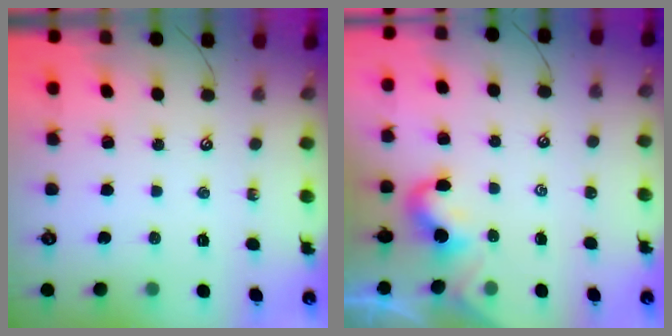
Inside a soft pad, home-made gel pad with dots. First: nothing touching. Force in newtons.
{"total": 0.5, "press": 0.4, "slide": 0.3}